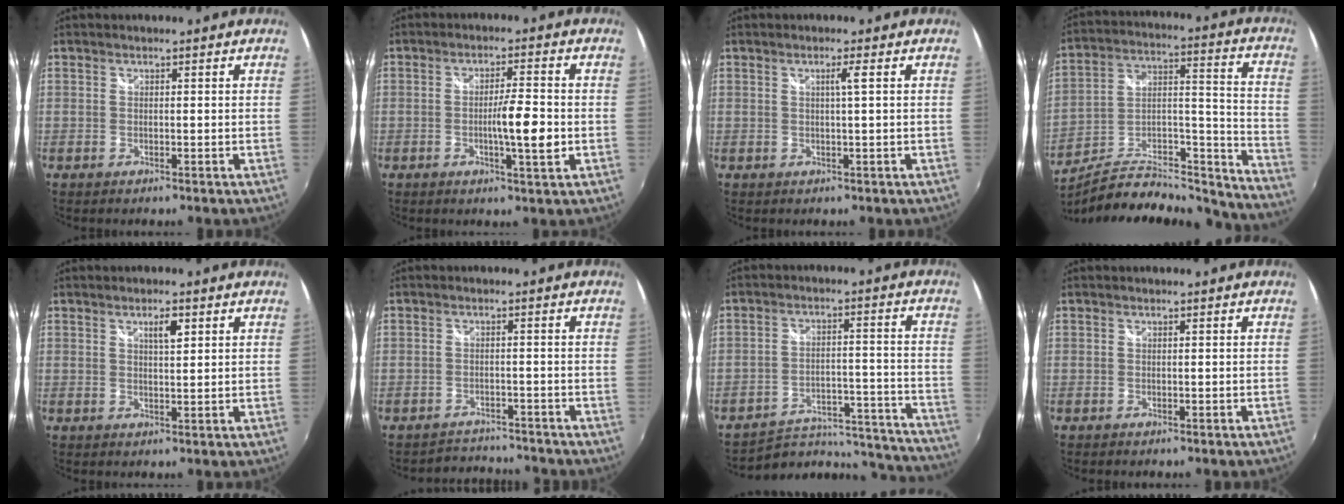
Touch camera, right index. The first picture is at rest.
{"total": 6.4, "force": [-1.3, 0.4, 6.2], "torque": [-0.102, -0.007, -0.020]}
{"total": 1.7, "force": [0.4, -0.6, 1.5], "torque": [-0.029, -0.003, 0.007]}
{"total": 18.9, "force": [-16.2, 4.3, 8.8], "torque": [-0.114, 0.009, -0.260]}
{"total": 2.8, "force": [1.4, 0.8, 2.3], "torque": [-0.036, 0.004, 0.021]}
{"total": 4.9, "force": [-4.8, 1.0, -0.2], "torque": [-0.009, 0.005, -0.076]}
{"total": 21.3, "force": [-20.0, 5.4, 4.9], "torque": [-0.066, 0.038, -0.247]}
{"total": 0.0}